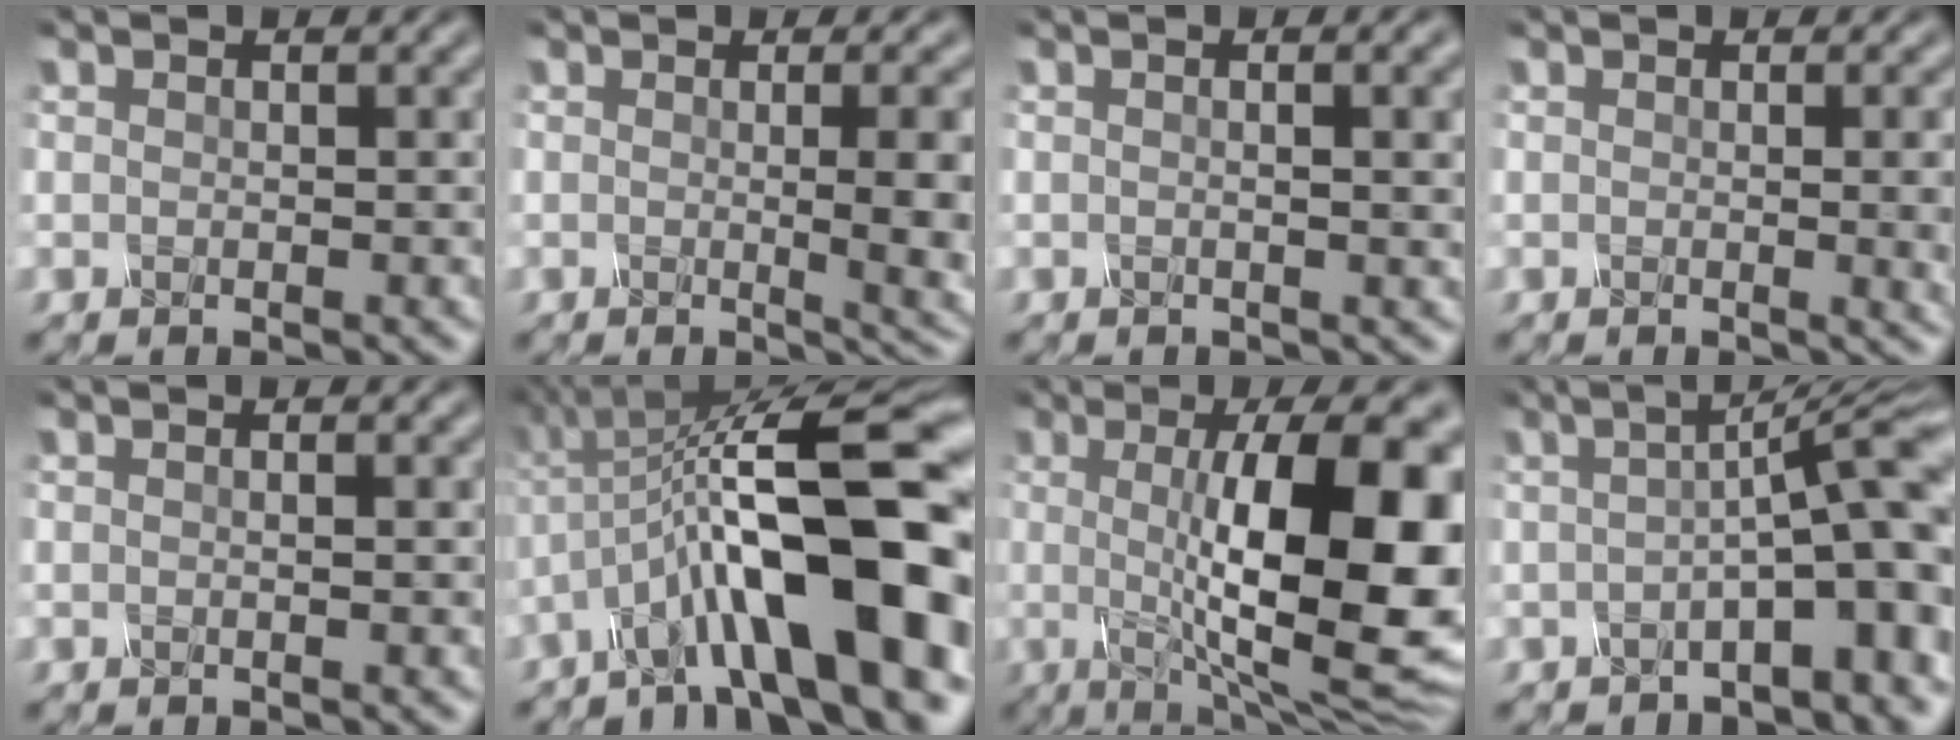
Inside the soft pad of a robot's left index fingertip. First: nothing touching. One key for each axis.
{"total": 6.6, "fx": -0.2, "fy": 2.1, "fz": 6.3, "tx": -0.059, "ty": -0.002, "tz": 0.001}
{"total": 4.4, "fx": 0.6, "fy": 1.8, "fz": 4.0, "tx": -0.034, "ty": 0.016, "tz": -0.012}
{"total": 4.4, "fx": 0.0, "fy": 1.7, "fz": 4.0, "tx": -0.028, "ty": 0.002, "tz": 0.000}
{"total": 1.0, "fx": 0.0, "fy": 0.4, "fz": 1.0, "tx": -0.013, "ty": 0.000, "tz": -0.008}
{"total": 15.0, "fx": -3.4, "fy": 4.3, "fz": 13.9, "tx": -0.202, "ty": 0.028, "tz": -0.055}
{"total": 14.8, "fx": 0.1, "fy": 4.2, "fz": 14.2, "tx": -0.167, "ty": 0.002, "tz": -0.003}
{"total": 8.6, "fx": -1.0, "fy": 1.9, "fz": 8.3, "tx": -0.096, "ty": 0.024, "tz": -0.031}